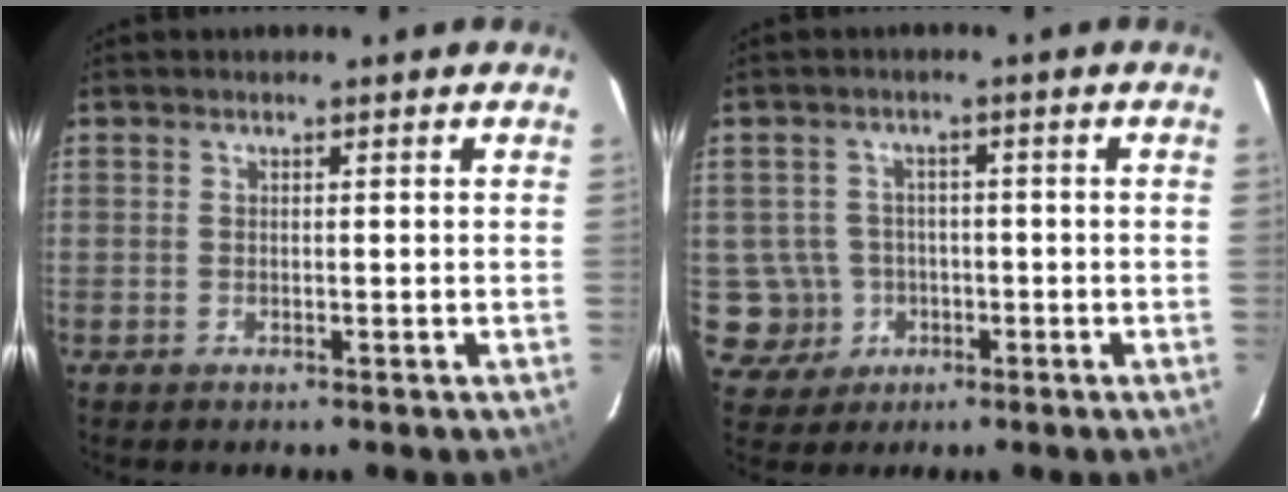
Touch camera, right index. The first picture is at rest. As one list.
[{"total": 6.3, "force": [-1.4, 6.1, 0.8], "torque": [-0.034, 0.018, -0.011]}]